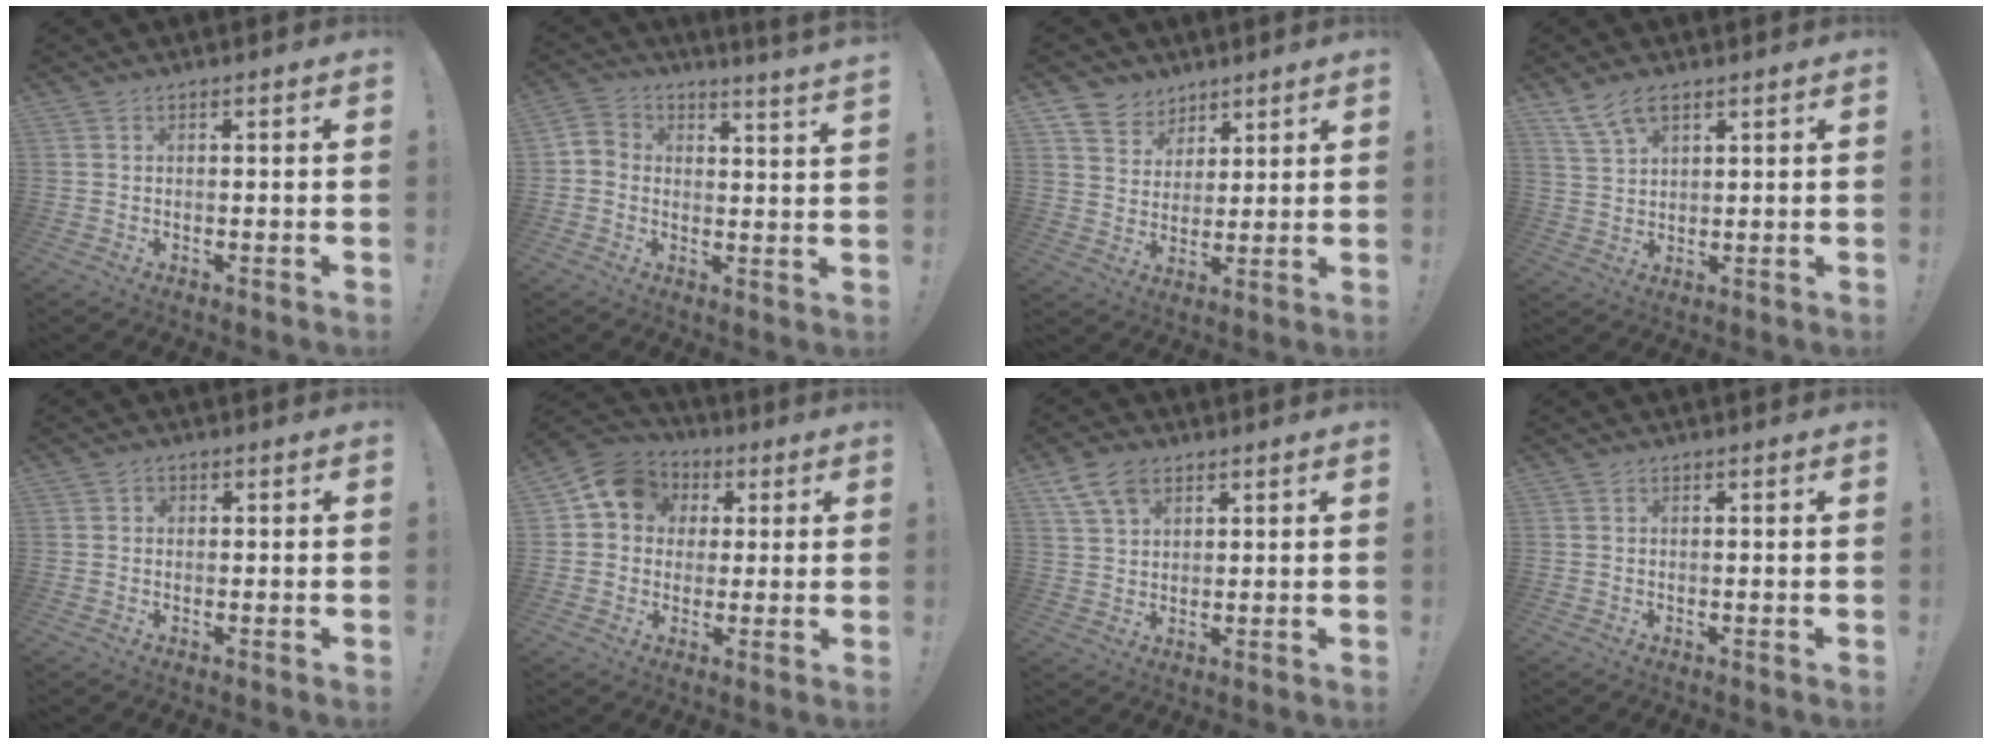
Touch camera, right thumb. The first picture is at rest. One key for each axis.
{"total": 3.7, "fx": 2.7, "fy": 1.6, "fz": 1.9, "tx": -0.037, "ty": -0.026, "tz": 0.049}
{"total": 7.6, "fx": 5.2, "fy": 5.5, "fz": 0.4, "tx": -0.019, "ty": -0.045, "tz": 0.105}
{"total": 7.3, "fx": 4.7, "fy": 3.6, "fz": 4.2, "tx": -0.079, "ty": -0.013, "tz": 0.092}
{"total": 1.2, "fx": 0.0, "fy": 1.1, "fz": 0.5, "tx": -0.004, "ty": 0.001, "tz": -0.002}
{"total": 11.3, "fx": 3.3, "fy": 9.5, "fz": 5.1, "tx": -0.067, "ty": 0.000, "tz": 0.065}
{"total": 8.1, "fx": 4.6, "fy": 5.0, "fz": 4.4, "tx": -0.086, "ty": -0.005, "tz": 0.092}
{"total": 0.0}